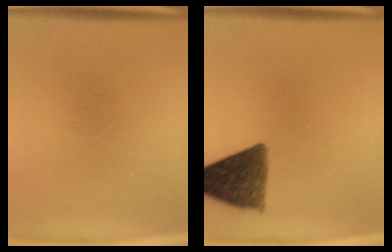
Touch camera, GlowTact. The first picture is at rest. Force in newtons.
{"total": 10.0}